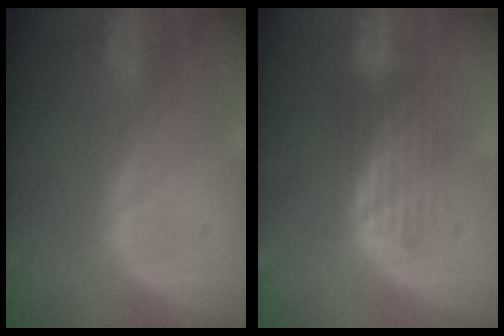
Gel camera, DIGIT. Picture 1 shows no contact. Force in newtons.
{"total": 5.4, "press": 5.4, "slide": 0.4}